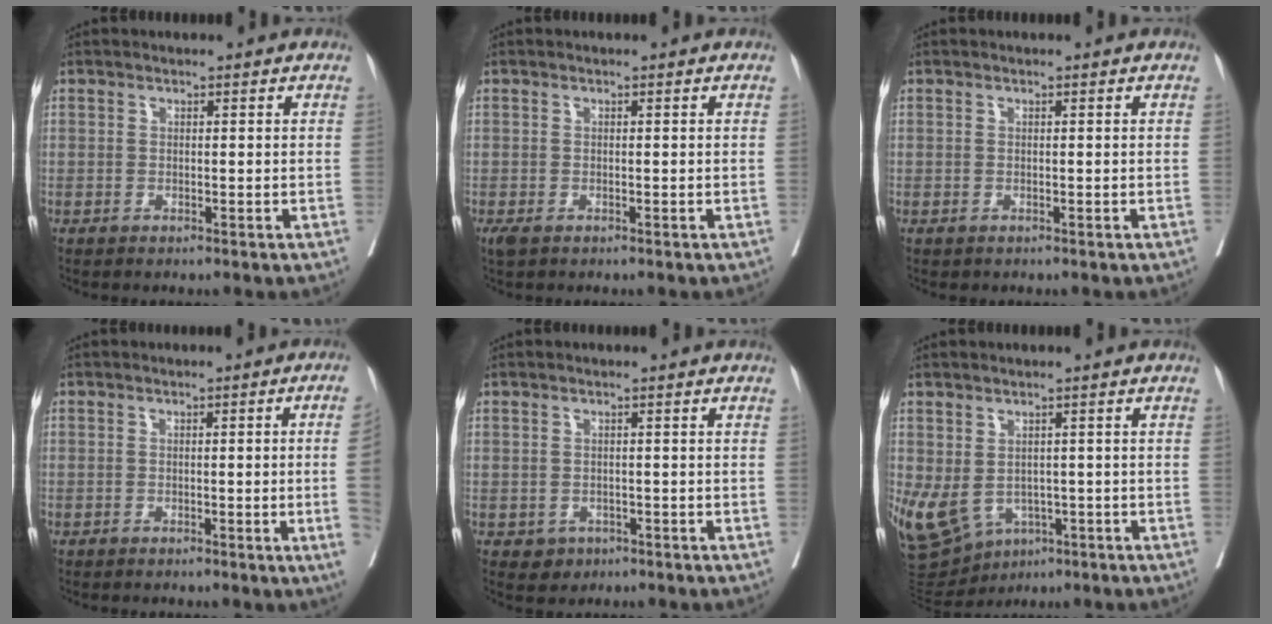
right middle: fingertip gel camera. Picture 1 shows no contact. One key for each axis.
{"total": 1.6, "fx": -0.9, "fy": 0.8, "fz": 1.0, "tx": -0.024, "ty": -0.006, "tz": -0.012}
{"total": 0.0}
{"total": 5.3, "fx": -1.1, "fy": -1.4, "fz": 4.9, "tx": -0.053, "ty": -0.004, "tz": -0.017}
{"total": 2.2, "fx": -1.1, "fy": 1.9, "fz": 0.4, "tx": -0.002, "ty": 0.007, "tz": -0.010}
{"total": 11.1, "fx": -4.1, "fy": 8.3, "fz": 6.0, "tx": -0.130, "ty": 0.002, "tz": -0.051}